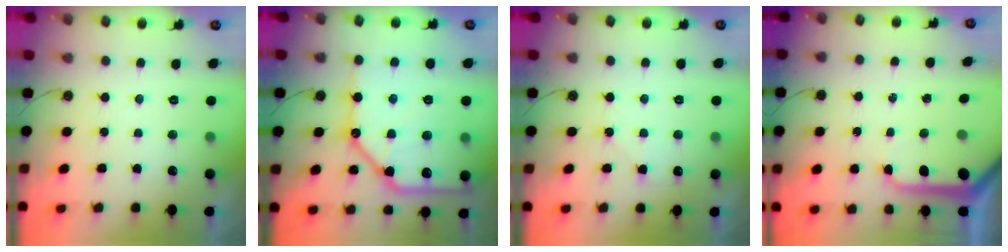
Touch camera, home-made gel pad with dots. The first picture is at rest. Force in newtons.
{"total": 24.1, "press": 23.9, "slide": 3.0}
{"total": 6.2, "press": 6.2, "slide": 0.8}
{"total": 9.6, "press": 9.5, "slide": 1.1}